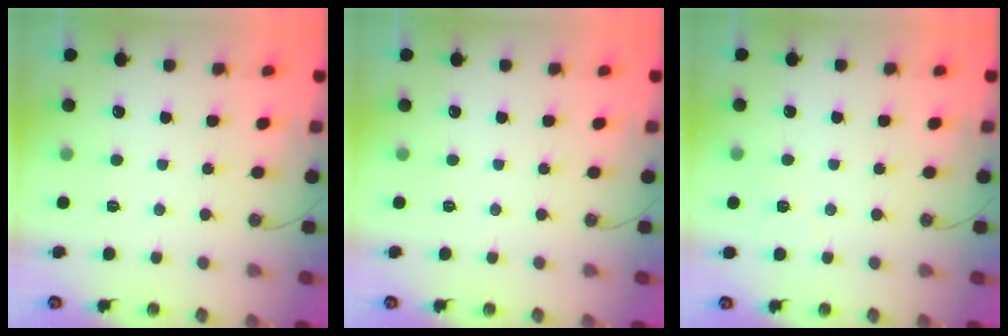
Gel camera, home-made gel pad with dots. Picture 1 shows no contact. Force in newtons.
{"total": 0.0}
{"total": 2.9, "press": 2.1, "slide": 2.0}